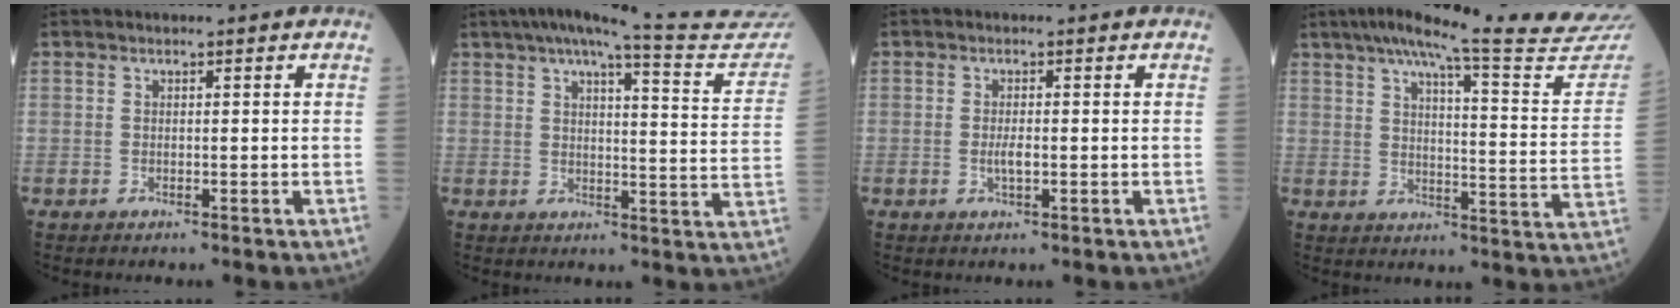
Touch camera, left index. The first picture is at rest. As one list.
[{"total": 19.6, "force": [18.2, 0.7, 7.3], "torque": [-0.098, -0.040, 0.210]}, {"total": 1.8, "force": [-0.3, 0.4, 1.7], "torque": [-0.037, -0.001, -0.003]}, {"total": 25.1, "force": [23.1, -0.8, 9.7], "torque": [-0.149, -0.083, 0.283]}]